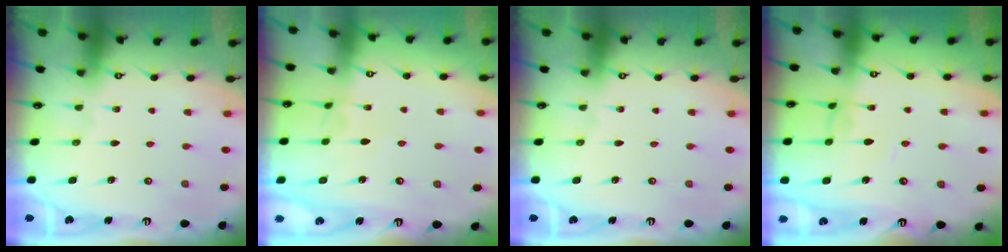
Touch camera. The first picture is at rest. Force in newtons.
{"total": 2.2, "press": 2.2, "slide": 0.4}
{"total": 0.0}
{"total": 2.3, "press": 2.3, "slide": 0.2}